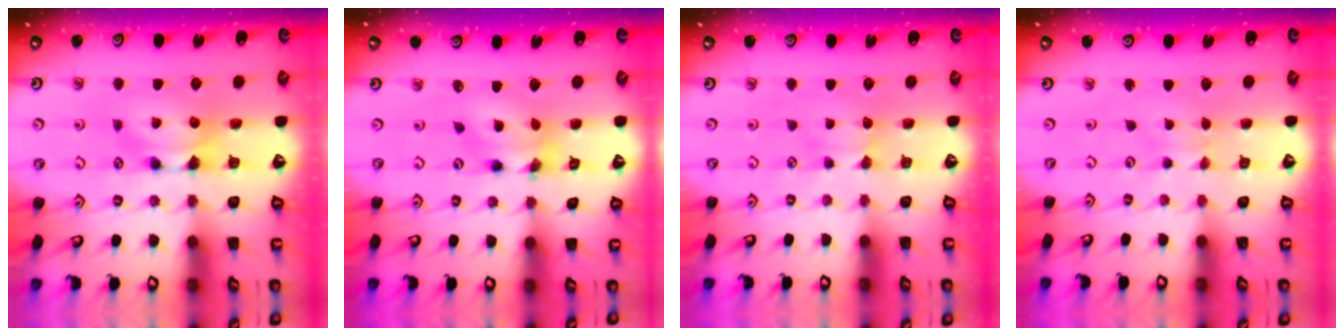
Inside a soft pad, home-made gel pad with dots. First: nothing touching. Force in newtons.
{"total": 4.5, "press": 4.2, "slide": 1.5}
{"total": 1.7, "press": 1.6, "slide": 0.4}
{"total": 2.4, "press": 2.4, "slide": 0.1}